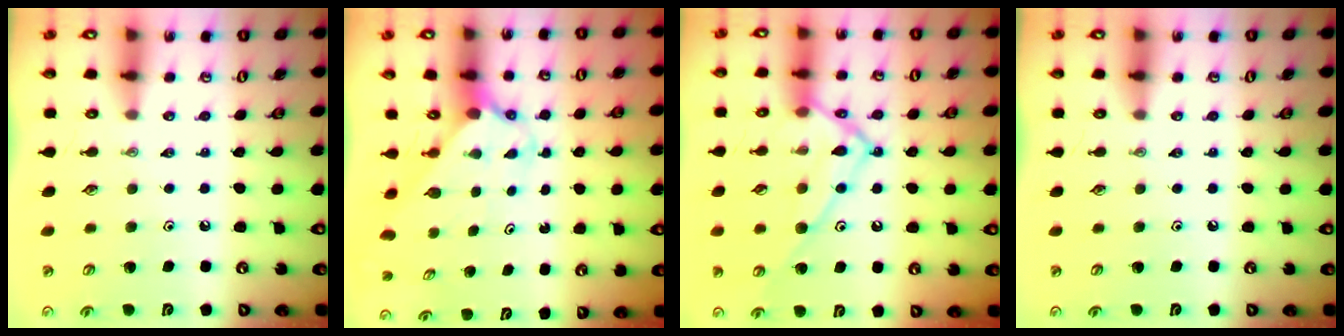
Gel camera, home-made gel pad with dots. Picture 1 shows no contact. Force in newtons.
{"total": 2.4, "press": 2.4, "slide": 0.3}
{"total": 15.6, "press": 15.6, "slide": 1.2}
{"total": 0.0}